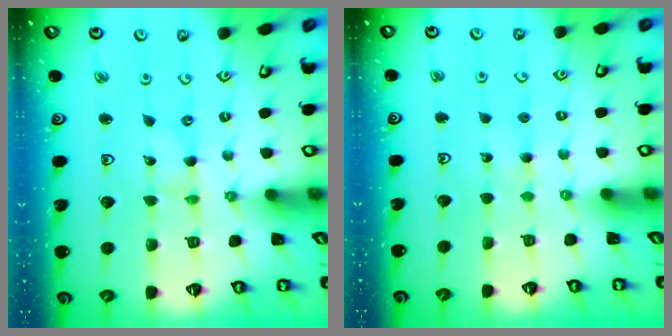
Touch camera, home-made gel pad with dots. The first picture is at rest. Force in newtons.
{"total": 2.5, "press": 2.5, "slide": 0.4}